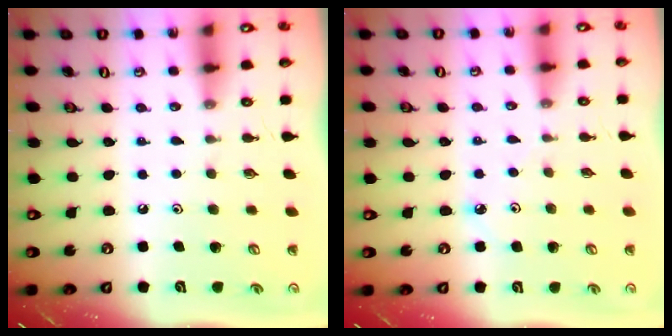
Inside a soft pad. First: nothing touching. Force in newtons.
{"total": 2.9, "press": 2.9, "slide": 0.3}